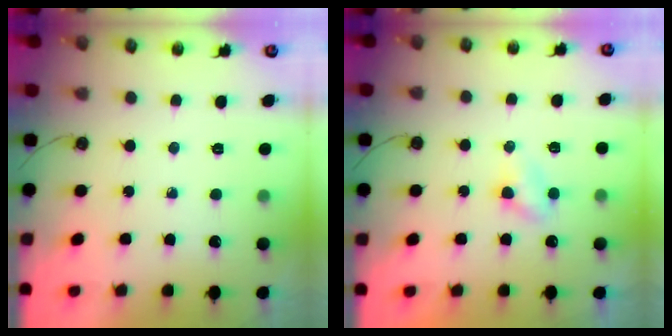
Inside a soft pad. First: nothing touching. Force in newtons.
{"total": 4.8, "press": 4.7, "slide": 0.5}